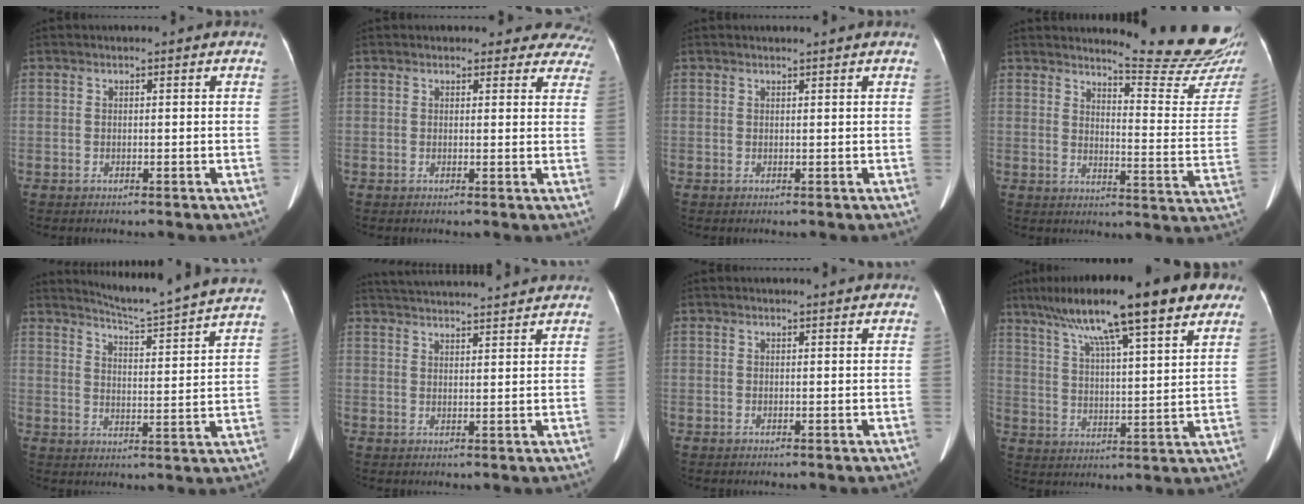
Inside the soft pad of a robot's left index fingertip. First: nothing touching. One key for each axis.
{"total": 9.3, "fx": 8.5, "fy": 3.8, "fz": 0.3, "tx": 0.054, "ty": -0.019, "tz": 0.049}
{"total": 1.4, "fx": 1.3, "fy": -0.2, "fz": 0.4, "tx": -0.010, "ty": 0.007, "tz": 0.022}
{"total": 15.5, "fx": 14.8, "fy": -1.0, "fz": 4.8, "tx": -0.068, "ty": -0.119, "tz": 0.170}
{"total": 18.3, "fx": 17.2, "fy": -1.5, "fz": 6.2, "tx": -0.106, "ty": -0.064, "tz": 0.215}
{"total": 14.6, "fx": 13.8, "fy": 0.4, "fz": 4.7, "tx": -0.090, "ty": 0.025, "tz": 0.195}
{"total": 2.2, "fx": 2.2, "fy": 0.1, "fz": 0.3, "tx": -0.009, "ty": 0.007, "tz": 0.021}
{"total": 20.1, "fx": 13.7, "fy": 2.4, "fz": 14.5, "tx": -0.242, "ty": 0.041, "tz": 0.201}